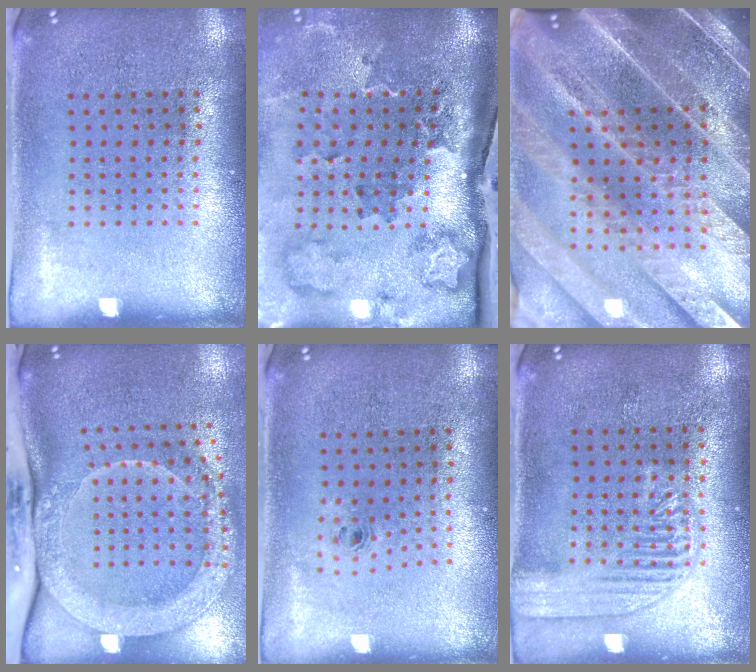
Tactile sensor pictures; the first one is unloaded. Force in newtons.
{"total": 3.5, "press": 2.3, "slide": 2.6}
{"total": 5.5, "press": 4.7, "slide": 2.9}
{"total": 2.7, "press": 2.3, "slide": 1.5}
{"total": 0.6, "press": 0.3, "slide": 0.6}
{"total": 2.5, "press": 2.5, "slide": 0.3}